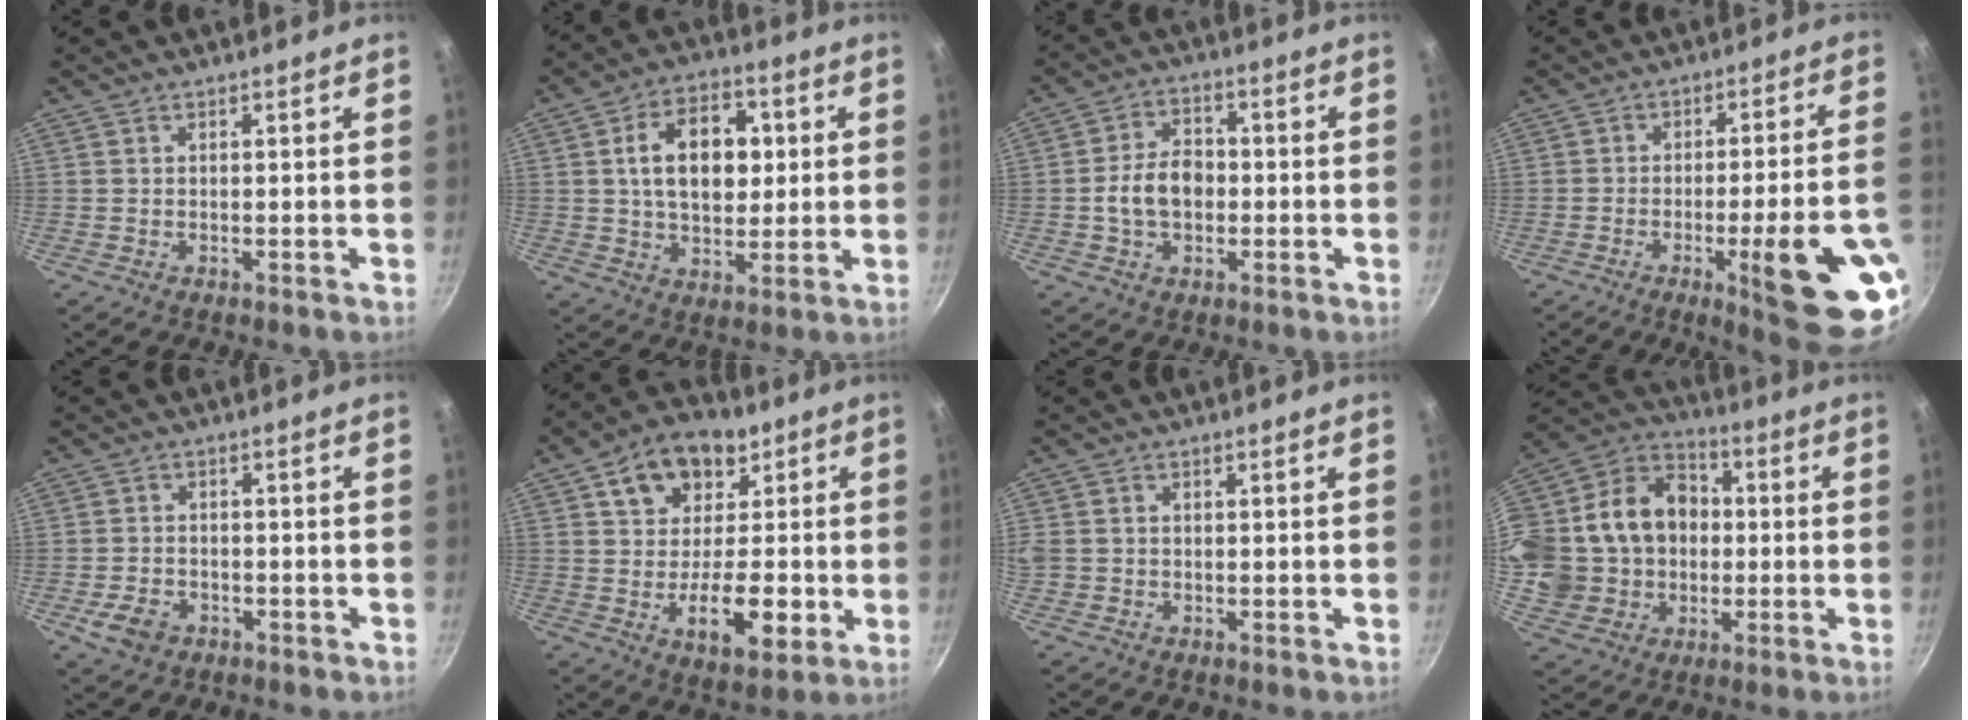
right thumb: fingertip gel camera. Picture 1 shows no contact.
{"total": 14.1, "force": [2.4, 9.4, 10.3], "torque": [-0.133, 0.007, 0.033]}
{"total": 8.2, "force": [-1.0, 5.9, 5.7], "torque": [-0.079, 0.019, -0.024]}
{"total": 18.5, "force": [-6.5, 3.1, 17.0], "torque": [-0.200, 0.020, -0.082]}
{"total": 5.3, "force": [-2.3, 3.9, 2.7], "torque": [-0.047, 0.015, -0.038]}
{"total": 17.8, "force": [3.0, 13.5, 11.2], "torque": [-0.135, 0.003, 0.046]}
{"total": 2.5, "force": [-0.1, 2.2, 1.1], "torque": [-0.018, 0.003, -0.003]}
{"total": 24.2, "force": [0.8, 20.4, 13.1], "torque": [-0.252, 0.047, 0.022]}